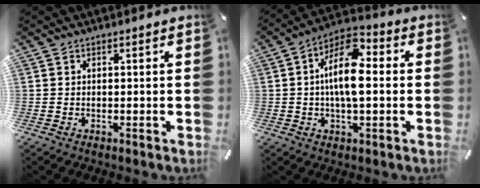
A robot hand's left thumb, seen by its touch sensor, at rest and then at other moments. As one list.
[{"total": 12.1, "force": [0.6, 5.9, 10.5], "torque": [-0.198, 0.000, 0.007]}]